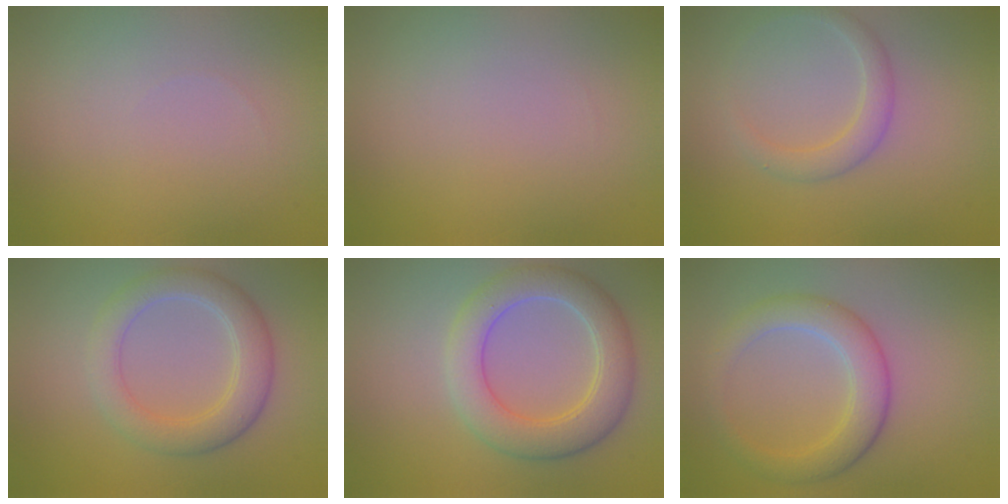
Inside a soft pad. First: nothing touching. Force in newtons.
{"total": 0.0}
{"total": 2.2, "press": 2.2, "slide": 0.1}
{"total": 4.3, "press": 4.3, "slide": 0.3}
{"total": 5.7, "press": 5.7, "slide": 0.5}
{"total": 4.2, "press": 4.2, "slide": 0.1}